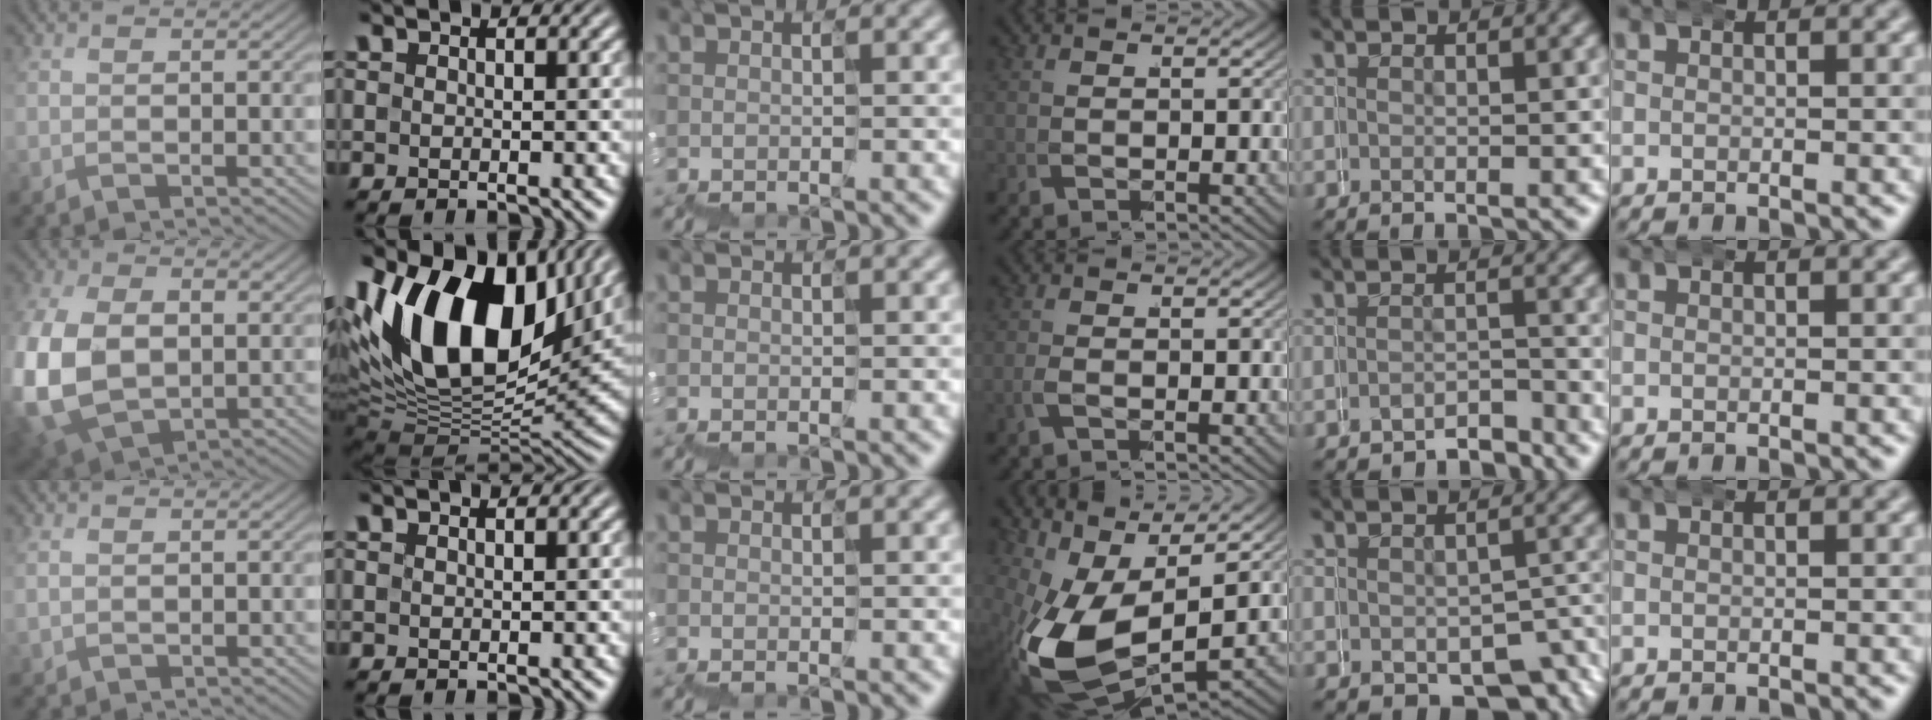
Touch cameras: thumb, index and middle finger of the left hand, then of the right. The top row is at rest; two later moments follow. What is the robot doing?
{"motion": "wrap", "object": "belt"}